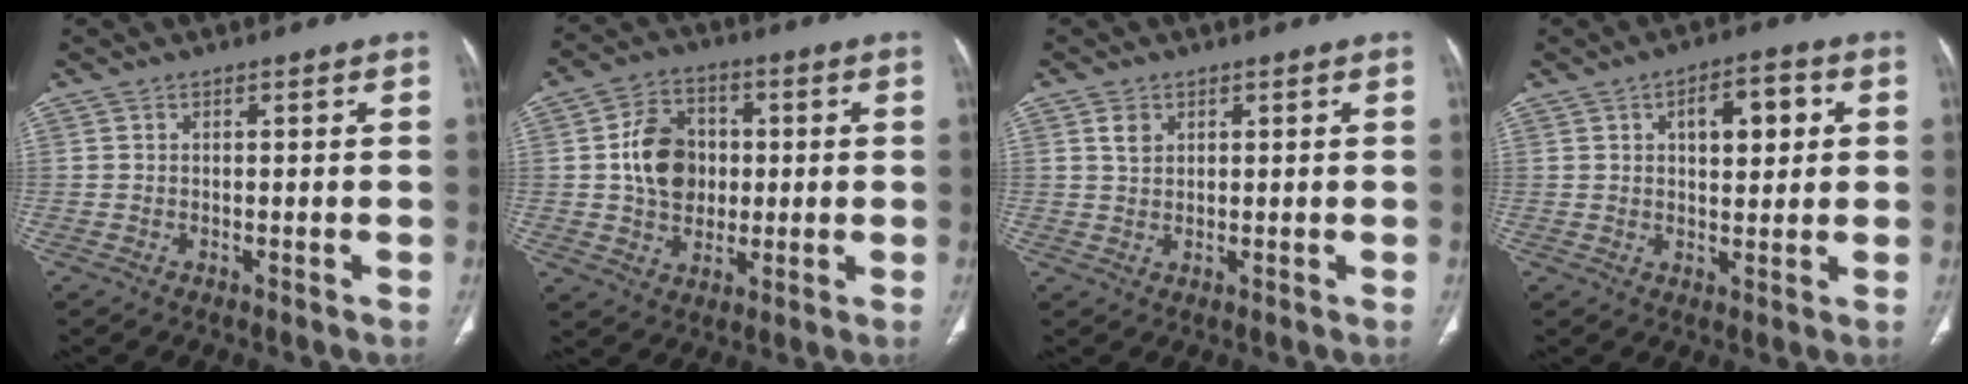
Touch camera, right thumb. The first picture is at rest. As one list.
[{"total": 11.5, "force": [0.7, 9.1, 6.9], "torque": [-0.089, 0.009, 0.012]}, {"total": 2.5, "force": [1.2, 1.8, 1.3], "torque": [-0.015, -0.003, 0.027]}, {"total": 8.1, "force": [2.3, 3.9, 6.6], "torque": [-0.072, 0.003, 0.032]}]